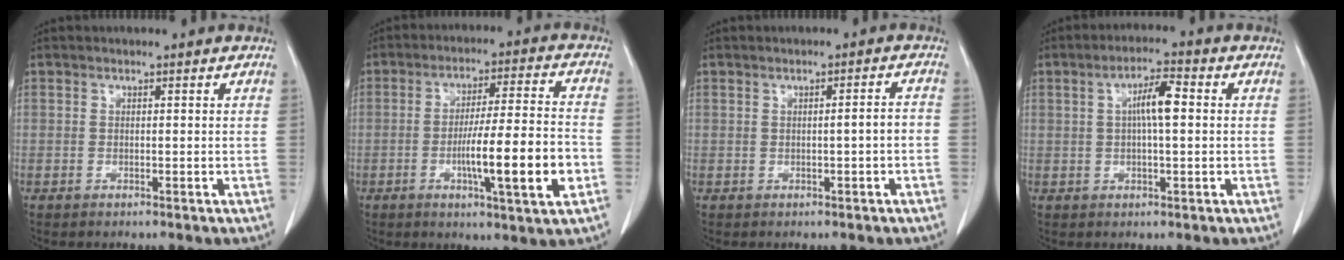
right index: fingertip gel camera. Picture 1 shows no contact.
{"total": 13.1, "force": [-3.7, 0.4, 12.6], "torque": [-0.204, -0.004, -0.061]}
{"total": 2.0, "force": [-0.6, 0.1, 1.9], "torque": [-0.026, 0.002, -0.008]}
{"total": 5.2, "force": [0.7, 0.9, 5.1], "torque": [-0.092, 0.012, 0.009]}